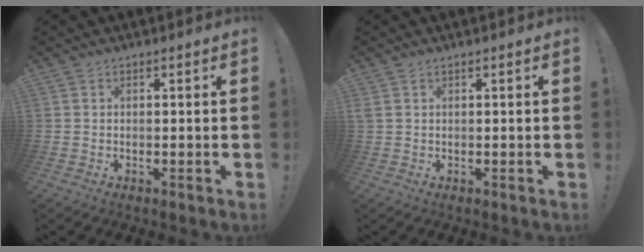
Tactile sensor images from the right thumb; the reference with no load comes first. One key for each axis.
{"total": 0.8, "fx": 0.4, "fy": 0.1, "fz": 0.7, "tx": -0.020, "ty": 0.003, "tz": 0.007}